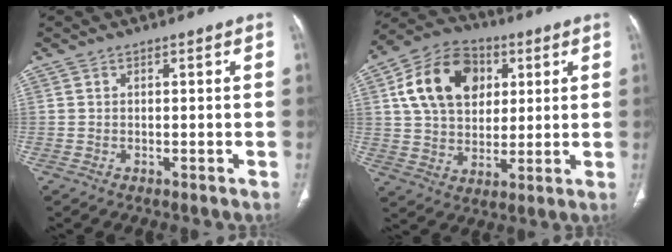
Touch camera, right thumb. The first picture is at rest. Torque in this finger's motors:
{"motor_torque": [-0.55, 1.71, 0.39, -0.29, 0.13]}